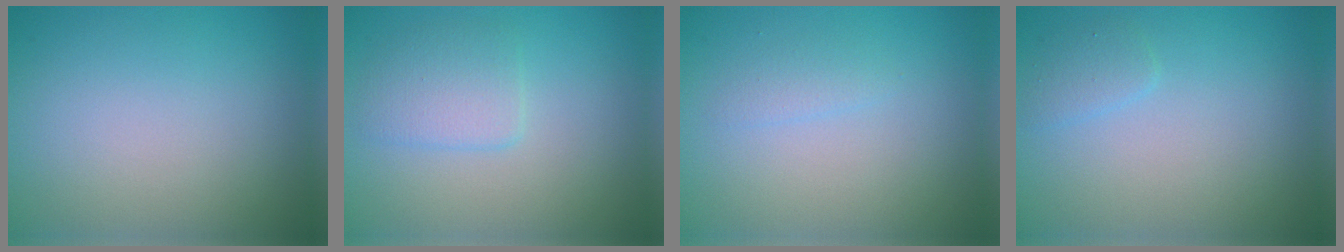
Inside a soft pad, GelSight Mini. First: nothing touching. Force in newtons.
{"total": 2.4, "press": 2.3, "slide": 0.2}
{"total": 0.9, "press": 0.9, "slide": 0.1}
{"total": 1.1, "press": 1.1, "slide": 0.1}